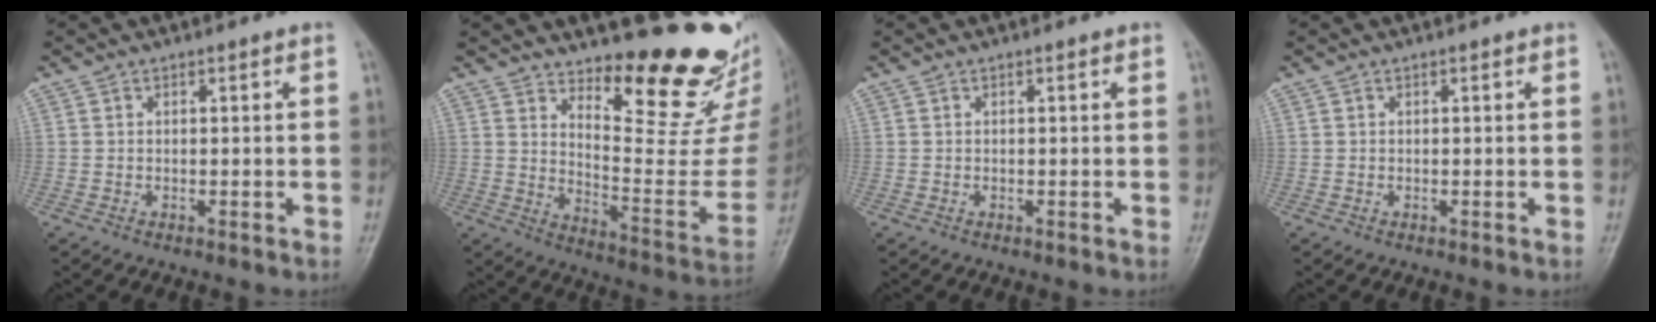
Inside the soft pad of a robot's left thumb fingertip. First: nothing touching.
{"total": 20.3, "force": [16.4, 5.8, 10.4], "torque": [-0.096, -0.152, 0.232]}
{"total": 0.0}
{"total": 0.0}